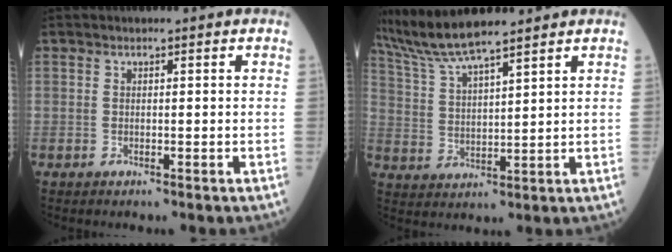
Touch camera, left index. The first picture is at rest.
{"total": 9.3, "force": [8.3, -0.1, 4.3], "torque": [-0.096, 0.018, 0.161]}